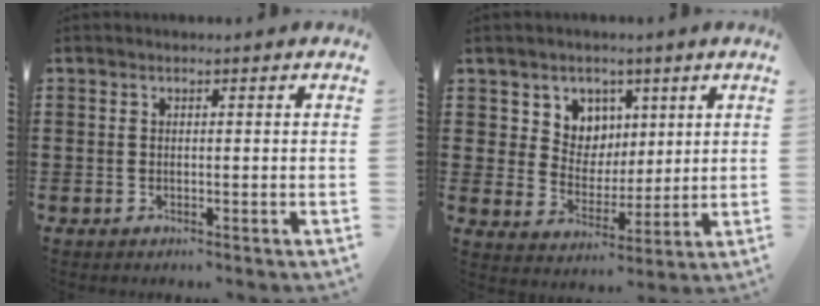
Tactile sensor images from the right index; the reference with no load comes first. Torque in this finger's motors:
{"motor_torque": [0.28, -0.02, 0.42, 0.07]}